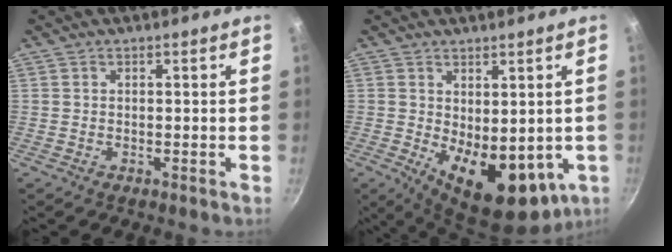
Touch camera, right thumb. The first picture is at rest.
{"total": 14.0, "force": [-1.4, 7.7, 11.5], "torque": [-0.142, -0.029, 0.000]}